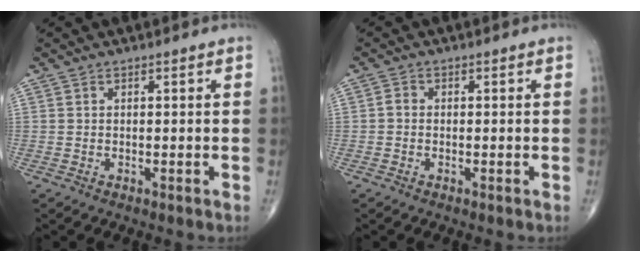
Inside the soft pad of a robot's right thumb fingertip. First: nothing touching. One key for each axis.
{"total": 1.2, "fx": -0.3, "fy": 1.0, "fz": 0.7, "tx": -0.009, "ty": 0.002, "tz": -0.009}